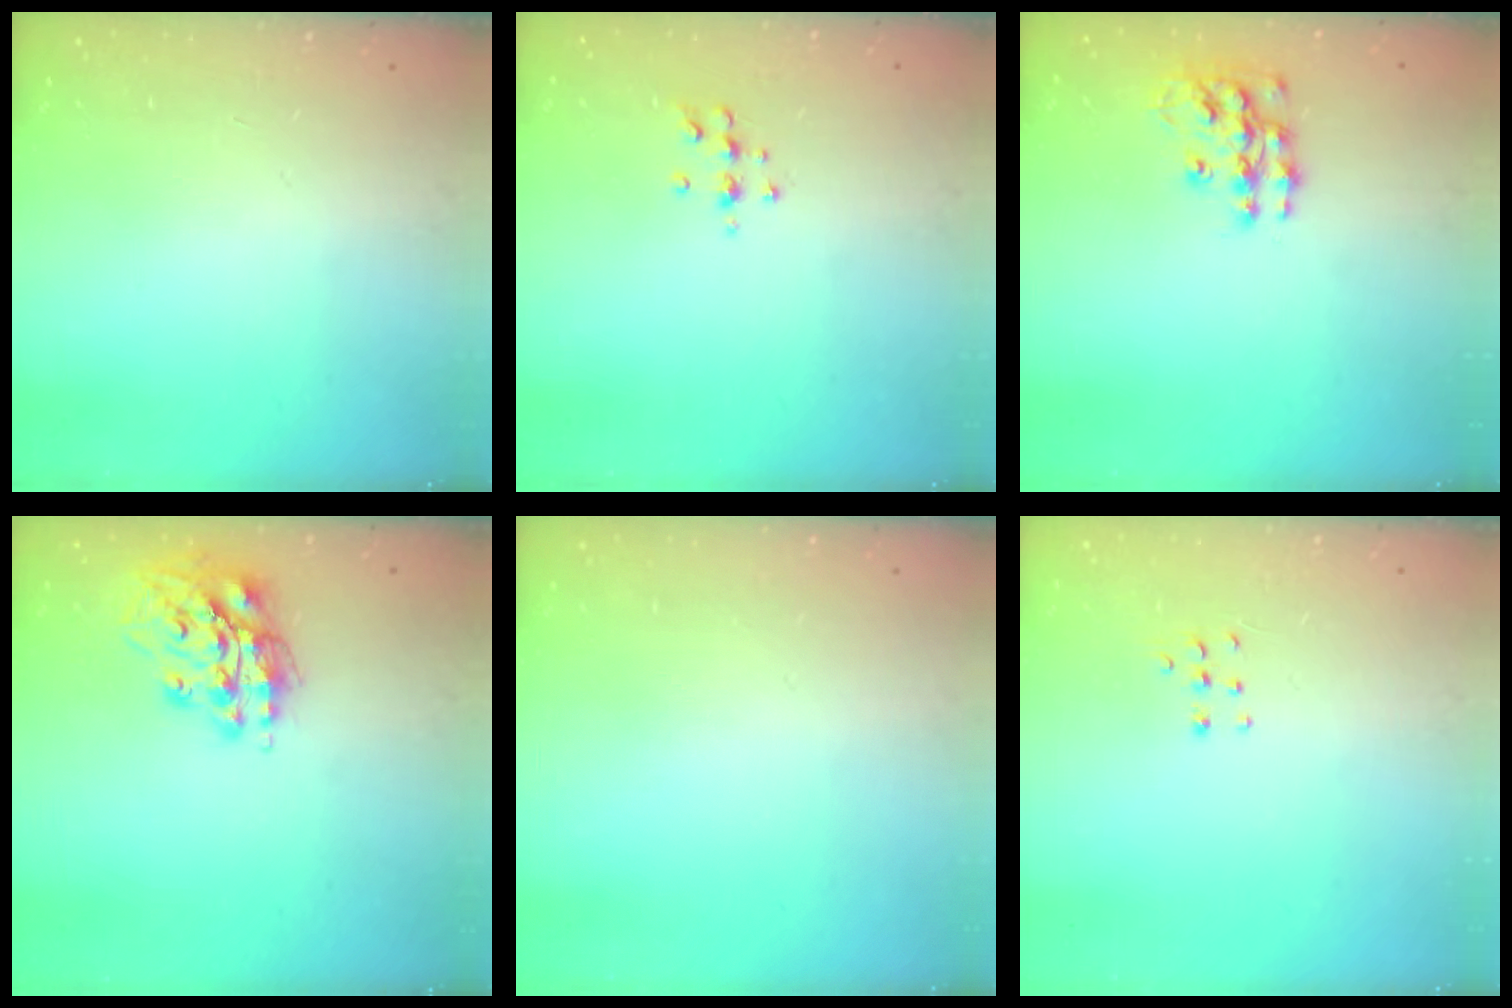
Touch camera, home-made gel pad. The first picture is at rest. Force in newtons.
{"total": 5.7, "press": 5.7, "slide": 0.8}
{"total": 11.7, "press": 11.6, "slide": 0.8}
{"total": 15.4, "press": 15.3, "slide": 1.9}
{"total": 0.0}
{"total": 4.4, "press": 4.3, "slide": 0.9}